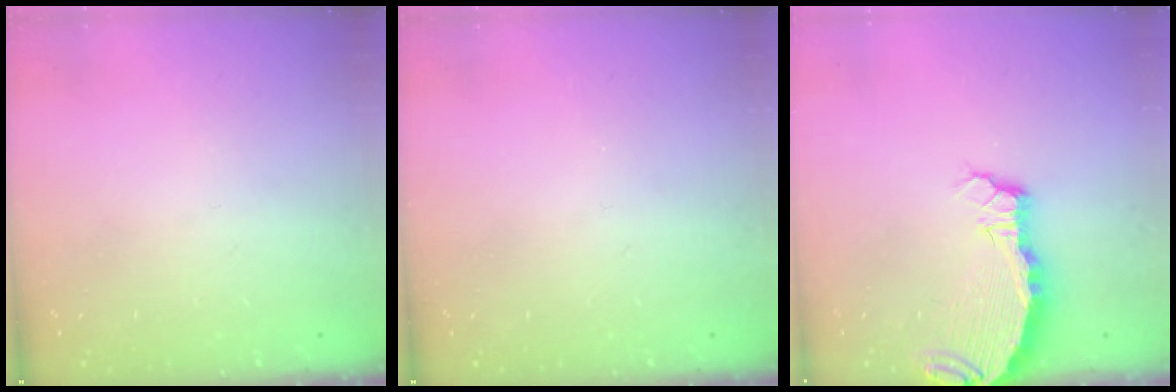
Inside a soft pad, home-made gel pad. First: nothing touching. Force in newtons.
{"total": 0.0}
{"total": 5.1, "press": 5.1, "slide": 0.5}